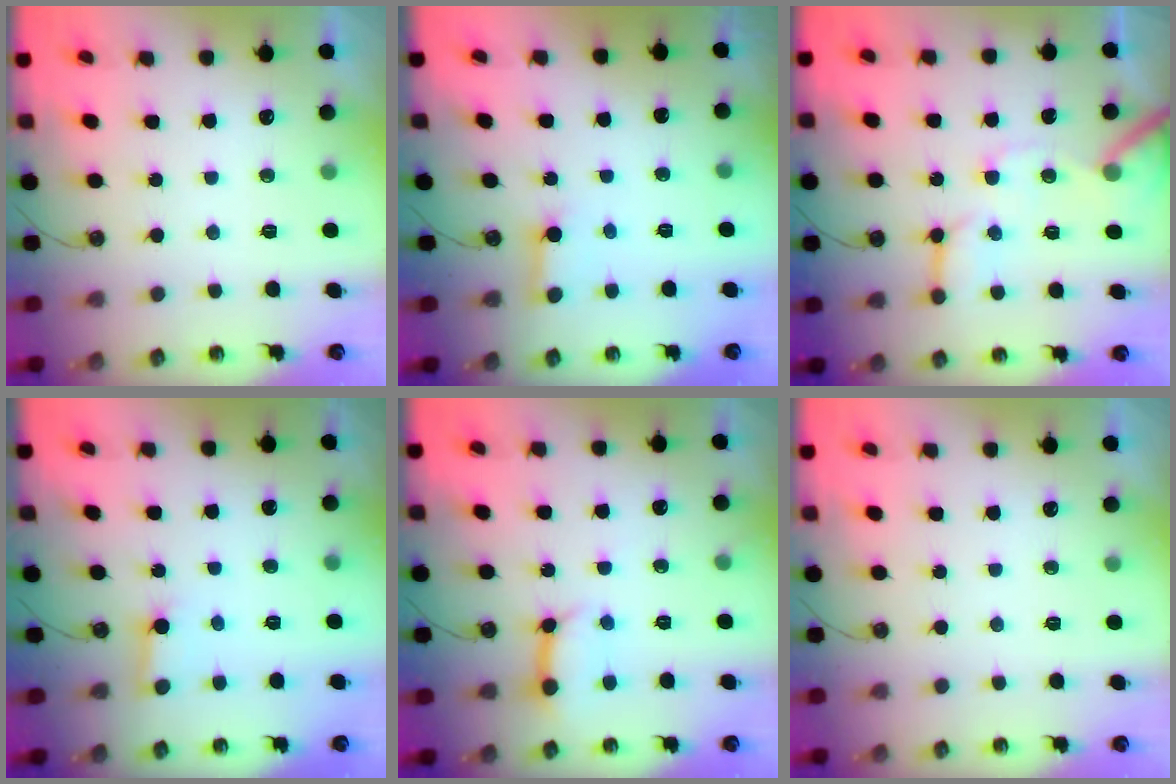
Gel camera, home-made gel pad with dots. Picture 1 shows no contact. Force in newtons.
{"total": 2.9, "press": 2.9, "slide": 0.4}
{"total": 12.0, "press": 11.9, "slide": 1.6}
{"total": 2.8, "press": 2.8, "slide": 0.3}
{"total": 11.0, "press": 10.9, "slide": 1.2}
{"total": 0.0}